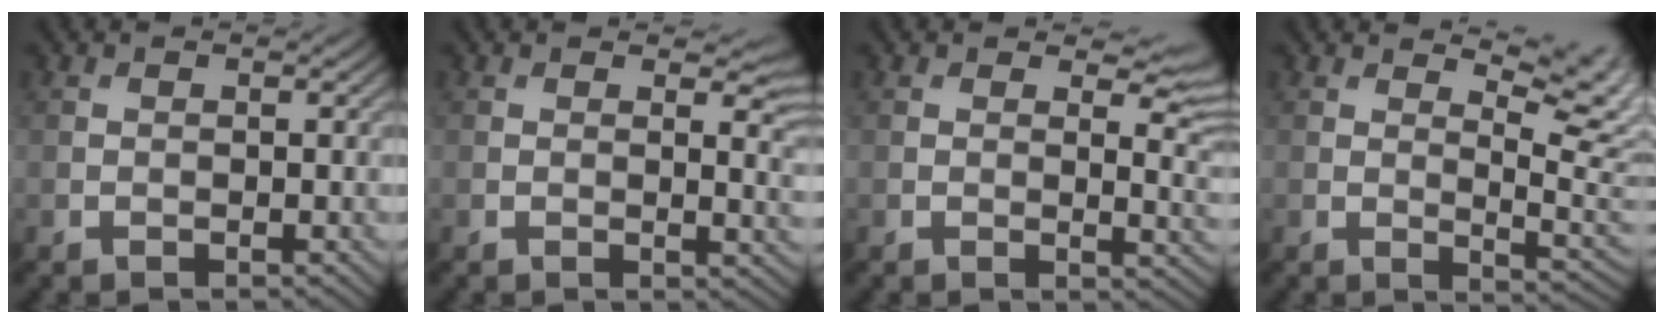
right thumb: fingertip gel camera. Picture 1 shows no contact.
{"total": 3.5, "force": [1.5, 1.3, 2.9], "torque": [-0.040, -0.008, 0.024]}
{"total": 5.4, "force": [3.0, 2.2, 3.8], "torque": [-0.048, -0.006, 0.044]}
{"total": 8.1, "force": [4.7, 2.6, 6.1], "torque": [-0.095, 0.003, 0.068]}